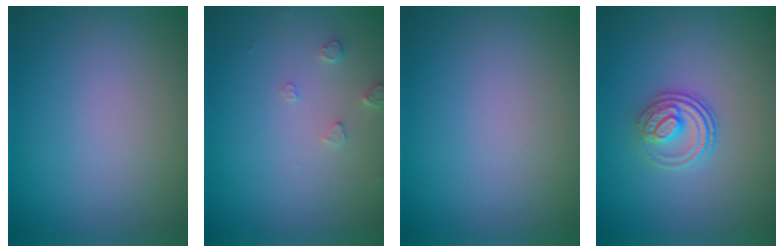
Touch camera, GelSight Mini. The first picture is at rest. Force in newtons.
{"total": 1.2, "press": 1.2, "slide": 0.2}
{"total": 0.0}
{"total": 3.1, "press": 2.6, "slide": 1.7}